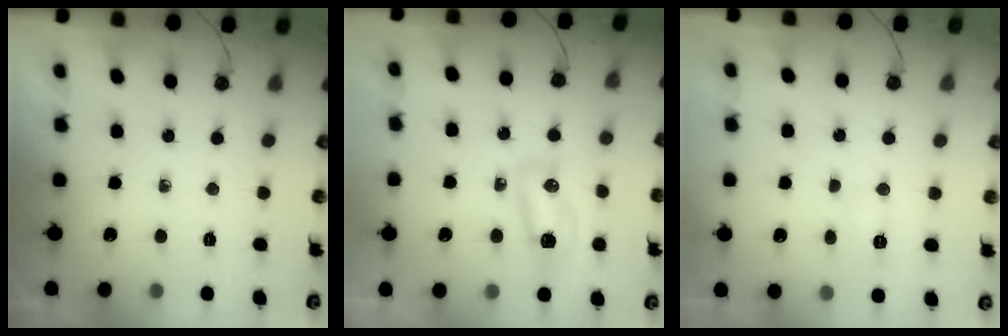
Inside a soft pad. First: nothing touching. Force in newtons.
{"total": 7.3, "press": 7.2, "slide": 0.7}
{"total": 5.3, "press": 5.2, "slide": 0.7}